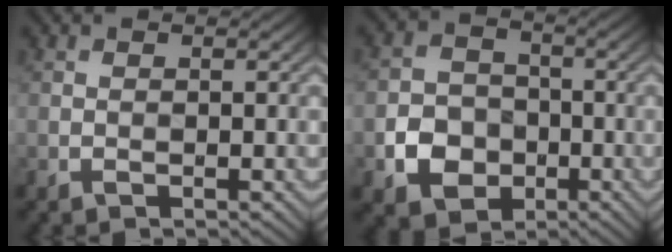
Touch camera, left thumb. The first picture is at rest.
{"total": 5.3, "force": [-1.7, 4.7, 1.9], "torque": [-0.047, -0.013, -0.031]}